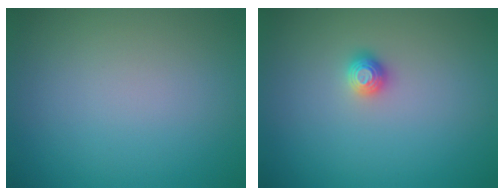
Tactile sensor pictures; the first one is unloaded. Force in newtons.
{"total": 1.1, "press": 1.1, "slide": 0.3}